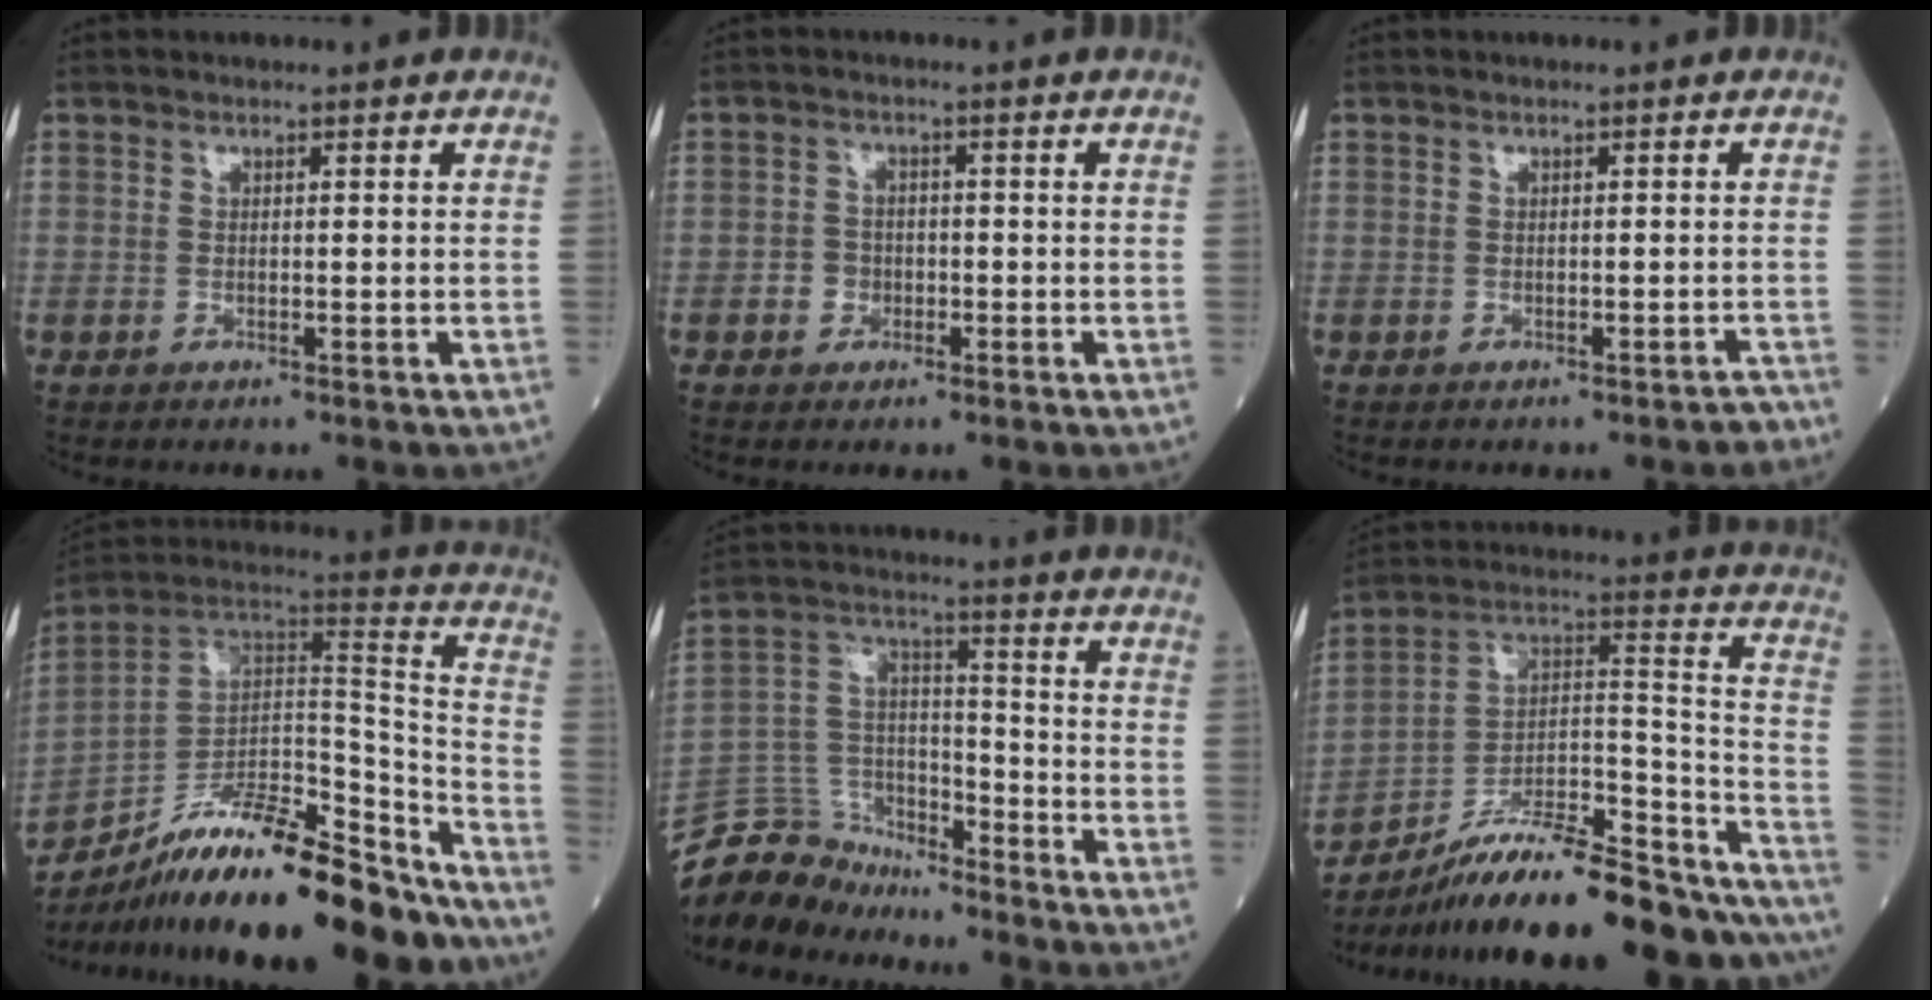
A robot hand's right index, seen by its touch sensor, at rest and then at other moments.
{"total": 2.5, "force": [-1.0, 2.2, 0.8], "torque": [-0.010, 0.009, -0.019]}
{"total": 1.7, "force": [-1.5, 0.3, 0.7], "torque": [-0.007, -0.002, -0.017]}
{"total": 27.0, "force": [-20.9, 6.0, 16.0], "torque": [-0.229, 0.018, -0.336]}
{"total": 10.5, "force": [-10.0, 3.4, -0.4], "torque": [0.001, 0.042, -0.193]}
{"total": 28.9, "force": [-24.5, 4.5, 14.7], "torque": [-0.156, 0.029, -0.363]}